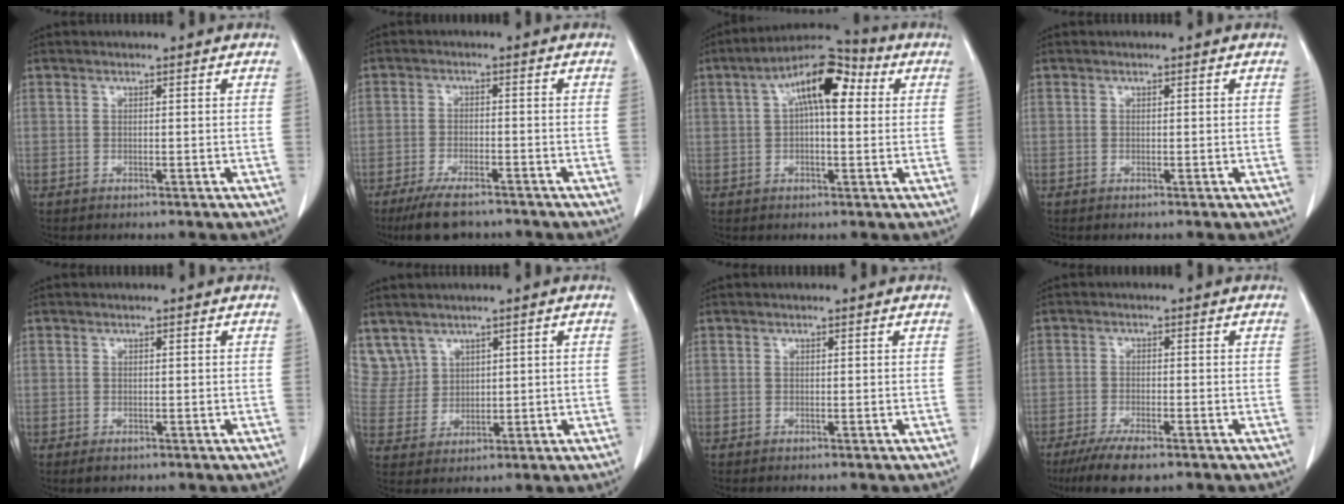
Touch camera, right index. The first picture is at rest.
{"total": 7.4, "force": [-6.0, 1.9, 3.9], "torque": [-0.072, -0.014, -0.100]}
{"total": 10.6, "force": [3.0, 3.7, 9.5], "torque": [-0.167, 0.043, 0.043]}
{"total": 0.0}
{"total": 1.2, "force": [-0.6, 0.9, 0.5], "torque": [-0.006, 0.001, -0.003]}
{"total": 6.9, "force": [4.7, 5.0, 0.2], "torque": [-0.008, 0.019, 0.113]}
{"total": 0.0}
{"total": 6.6, "force": [-4.8, 1.5, 4.3], "torque": [-0.073, -0.014, -0.080]}